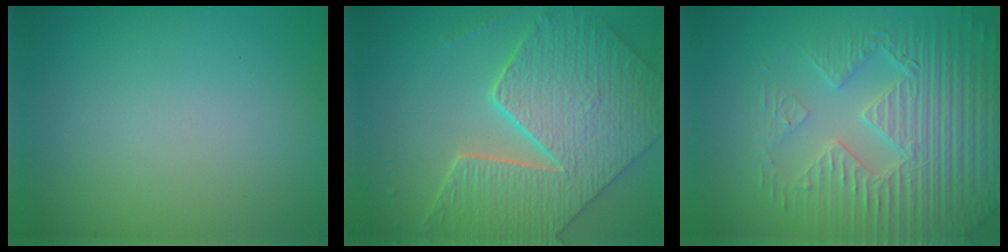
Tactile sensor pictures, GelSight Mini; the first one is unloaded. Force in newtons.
{"total": 9.3, "press": 6.8, "slide": 6.4}
{"total": 6.6, "press": 5.5, "slide": 3.6}